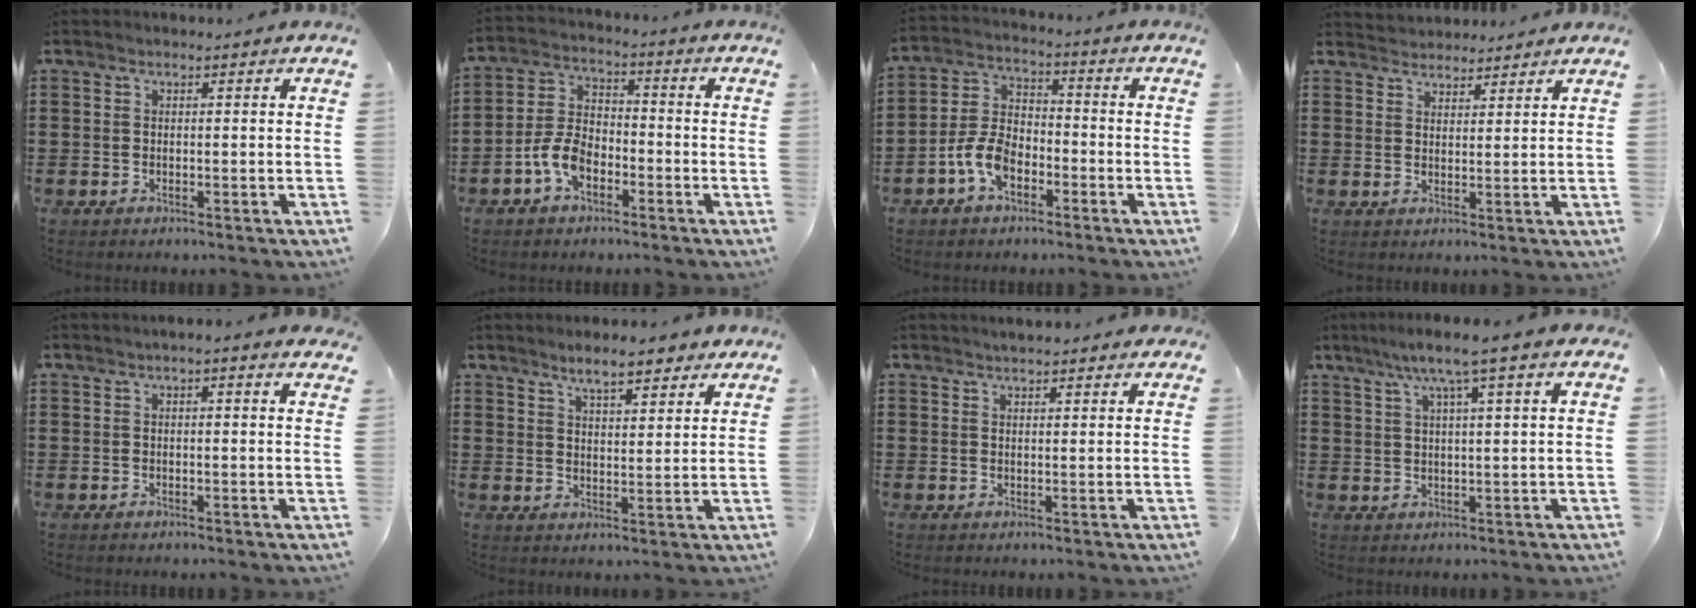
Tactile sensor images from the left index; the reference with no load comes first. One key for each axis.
{"total": 6.4, "fx": -3.3, "fy": 3.8, "fz": 4.1, "tx": -0.105, "ty": 0.008, "tz": -0.069}
{"total": 6.9, "fx": -3.6, "fy": 4.1, "fz": 4.4, "tx": -0.117, "ty": 0.007, "tz": -0.075}
{"total": 2.7, "fx": 2.6, "fy": 0.5, "fz": -0.5, "tx": 0.001, "ty": -0.004, "tz": 0.050}
{"total": 1.3, "fx": 0.6, "fy": 0.0, "fz": 1.1, "tx": -0.023, "ty": 0.000, "tz": 0.011}
{"total": 5.8, "fx": 4.8, "fy": 1.5, "fz": 2.8, "tx": -0.060, "ty": -0.006, "tz": 0.086}
{"total": 1.7, "fx": 1.7, "fy": 0.3, "fz": 0.4, "tx": -0.012, "ty": 0.004, "tz": 0.031}
{"total": 6.1, "fx": 3.6, "fy": -0.2, "fz": 4.9, "tx": -0.105, "ty": 0.000, "tz": 0.058}